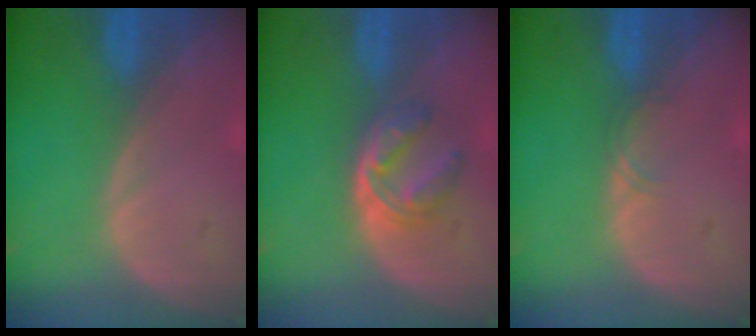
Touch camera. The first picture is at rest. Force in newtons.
{"total": 5.8, "press": 5.0, "slide": 3.0}
{"total": 1.1, "press": 1.1, "slide": 0.1}